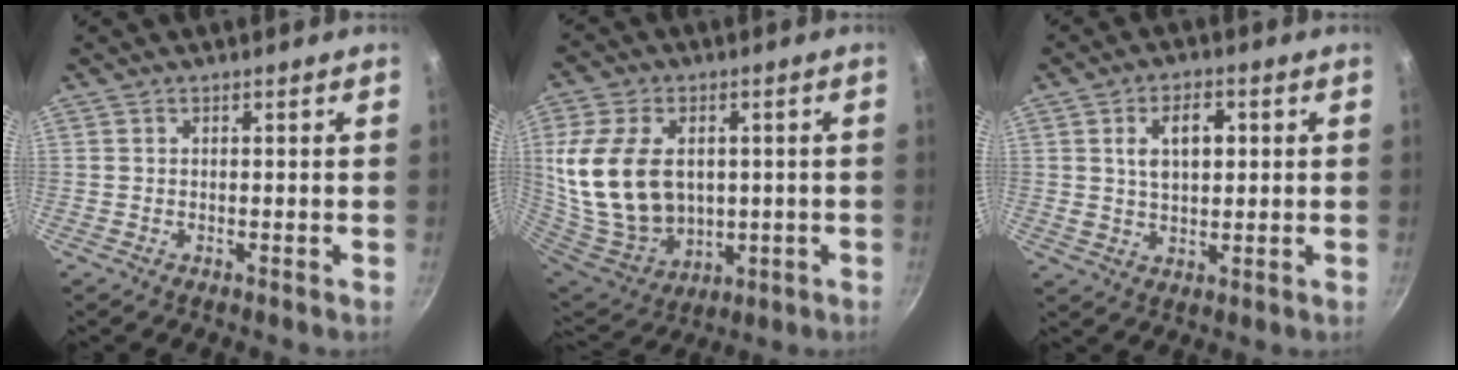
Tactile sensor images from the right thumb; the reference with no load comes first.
{"total": 21.3, "force": [1.8, 14.9, 15.2], "torque": [-0.290, -0.008, 0.054]}
{"total": 7.6, "force": [1.7, 4.5, 5.9], "torque": [-0.082, 0.002, 0.029]}